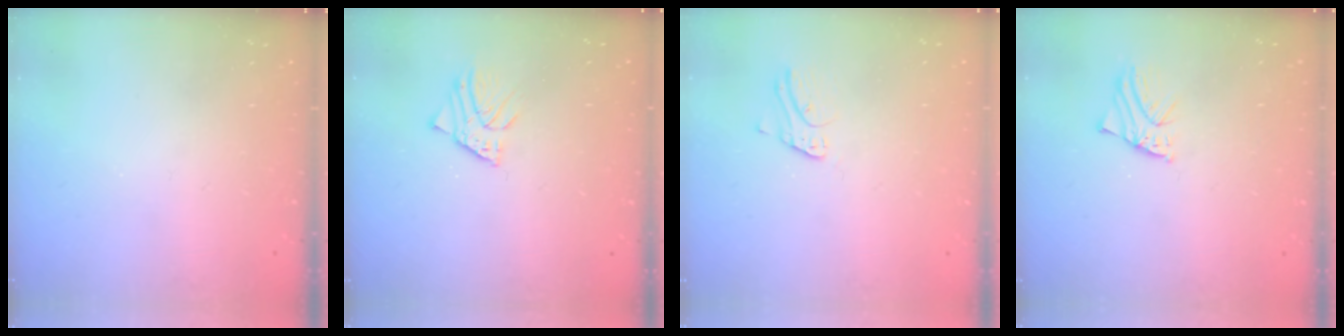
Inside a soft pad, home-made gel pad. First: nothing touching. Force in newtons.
{"total": 1.4, "press": 1.4, "slide": 0.1}
{"total": 2.5, "press": 2.5, "slide": 0.2}
{"total": 1.2, "press": 1.2, "slide": 0.0}